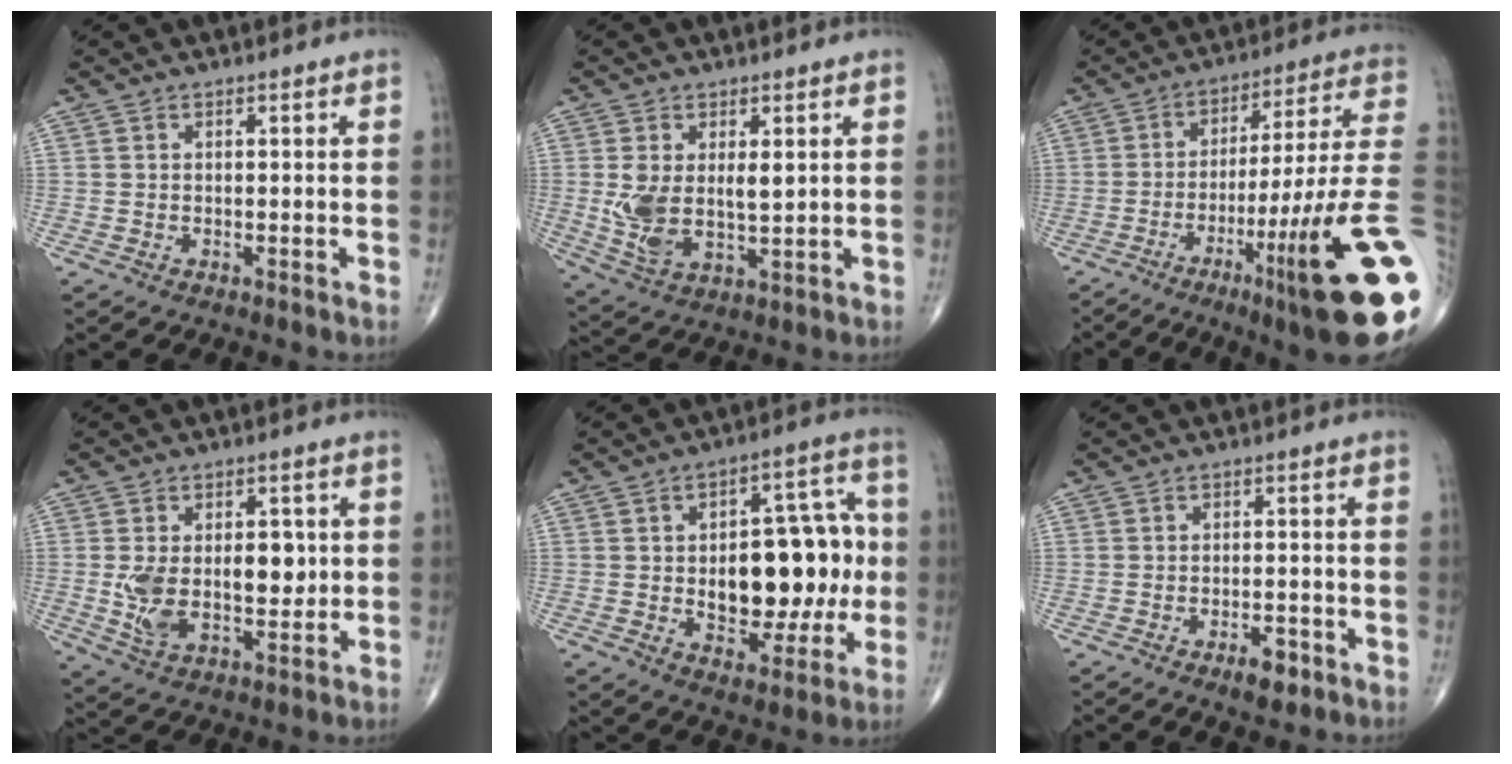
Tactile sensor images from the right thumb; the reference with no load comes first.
{"total": 8.7, "force": [1.2, 4.3, 7.5], "torque": [-0.142, -0.015, 0.036]}
{"total": 26.2, "force": [-8.6, 2.2, 24.7], "torque": [-0.298, 0.027, -0.127]}
{"total": 12.8, "force": [0.6, 7.3, 10.4], "torque": [-0.162, -0.005, 0.024]}
{"total": 19.6, "force": [-0.5, 10.8, 16.3], "torque": [-0.185, 0.026, 0.004]}
{"total": 4.0, "force": [-2.3, 1.6, 2.9], "torque": [-0.035, 0.009, -0.032]}